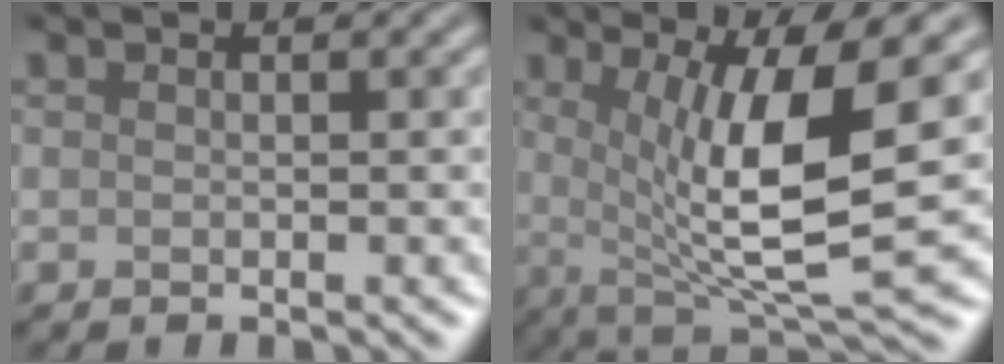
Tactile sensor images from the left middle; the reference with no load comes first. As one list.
[{"total": 9.9, "force": [1.0, 2.6, 9.6], "torque": [-0.154, -0.013, 0.020]}]